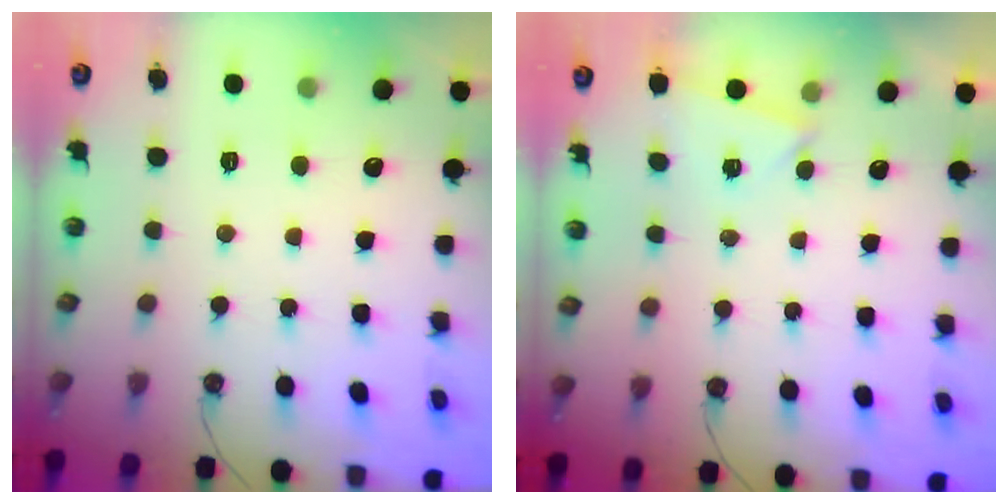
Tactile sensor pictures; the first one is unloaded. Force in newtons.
{"total": 2.8, "press": 1.5, "slide": 2.3}